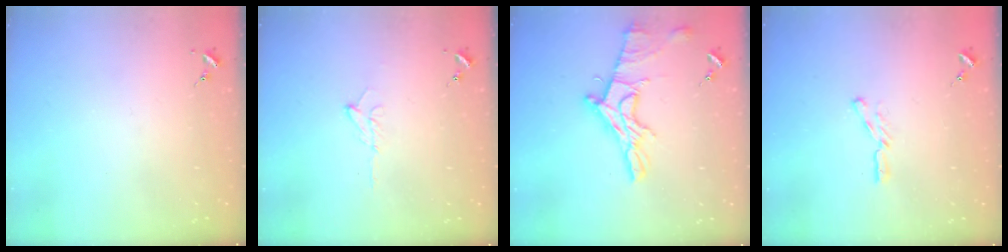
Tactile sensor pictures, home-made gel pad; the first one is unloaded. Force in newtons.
{"total": 6.5, "press": 6.5, "slide": 0.8}
{"total": 14.1, "press": 14.1, "slide": 1.3}
{"total": 4.7, "press": 4.7, "slide": 0.3}